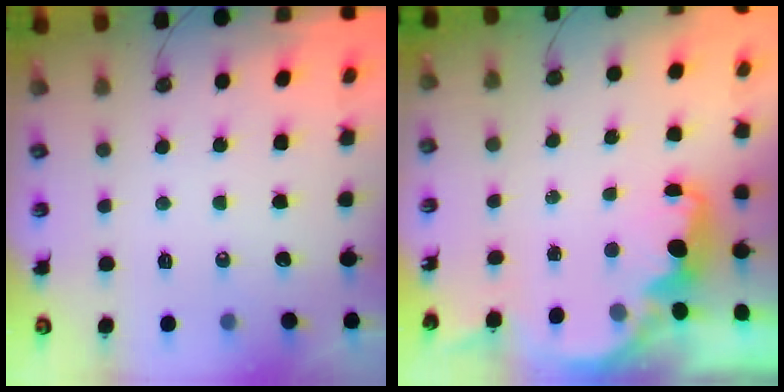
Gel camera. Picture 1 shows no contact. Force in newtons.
{"total": 2.5, "press": 2.4, "slide": 0.8}